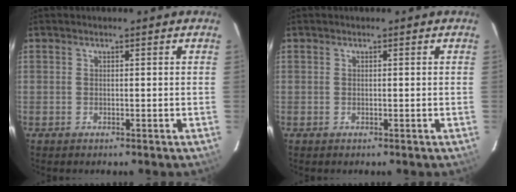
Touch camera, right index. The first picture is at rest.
{"total": 0.0}